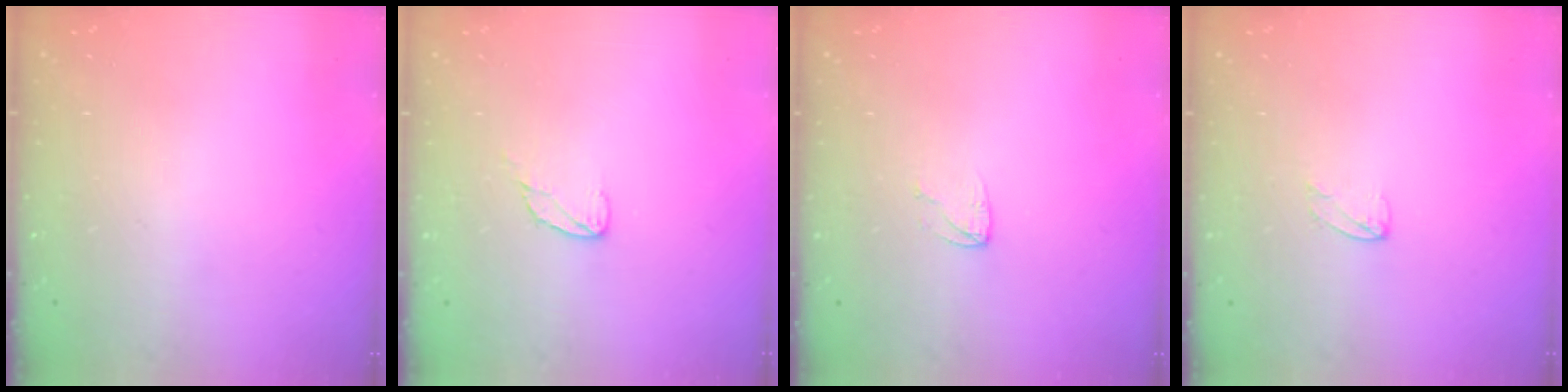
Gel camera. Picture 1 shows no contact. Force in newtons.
{"total": 4.3, "press": 4.3, "slide": 0.4}
{"total": 3.2, "press": 3.2, "slide": 0.3}
{"total": 2.0, "press": 2.0, "slide": 0.2}